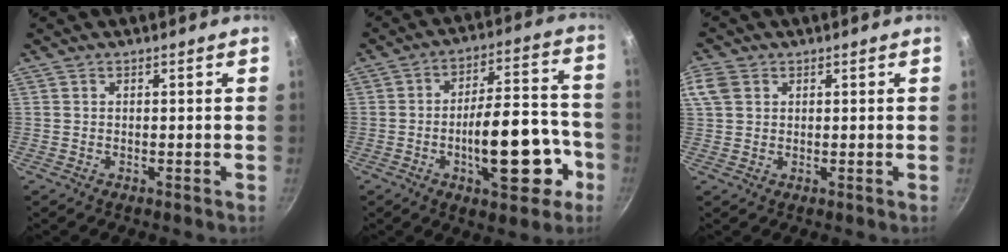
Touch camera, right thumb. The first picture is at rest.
{"total": 17.2, "force": [-5.9, 7.2, 14.4], "torque": [-0.171, 0.053, -0.081]}
{"total": 5.0, "force": [1.7, 3.8, 2.8], "torque": [-0.054, 0.005, 0.031]}